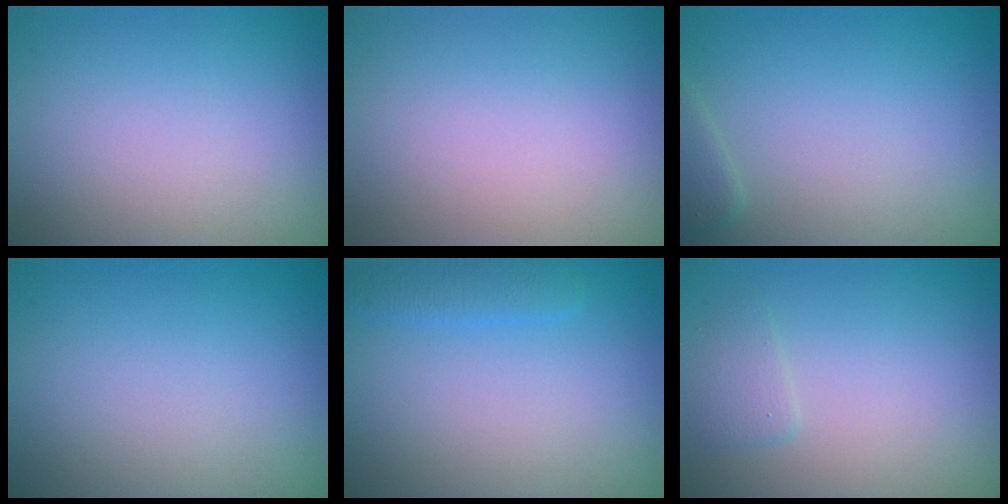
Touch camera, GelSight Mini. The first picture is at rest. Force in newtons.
{"total": 0.5, "press": 0.5, "slide": 0.0}
{"total": 1.2, "press": 1.2, "slide": 0.1}
{"total": 0.0}
{"total": 1.5, "press": 1.5, "slide": 0.2}
{"total": 1.1, "press": 1.1, "slide": 0.2}